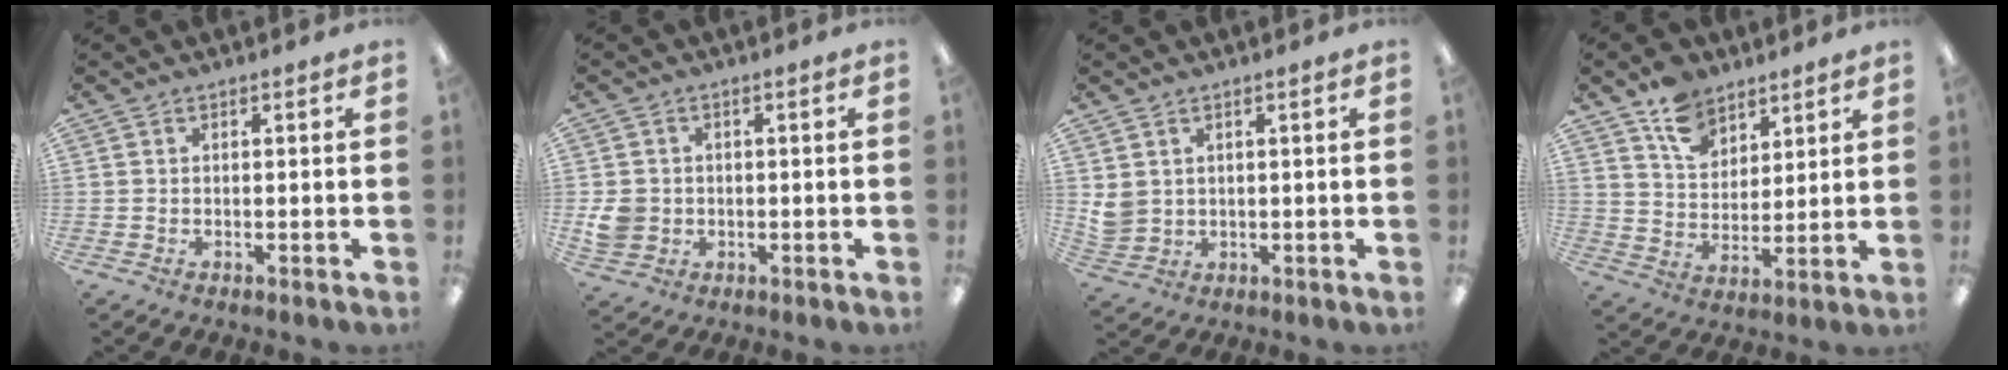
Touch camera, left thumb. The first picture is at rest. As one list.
[{"total": 5.2, "force": [-0.4, 4.8, 1.9], "torque": [-0.043, 0.004, -0.006]}, {"total": 3.7, "force": [1.7, 3.1, 1.0], "torque": [-0.019, -0.001, 0.034]}, {"total": 10.7, "force": [7.5, 6.8, 3.6], "torque": [-0.060, -0.038, 0.141]}]